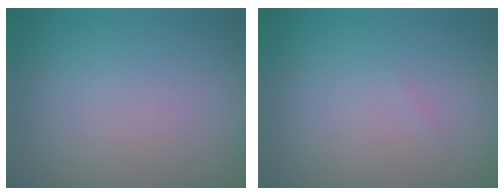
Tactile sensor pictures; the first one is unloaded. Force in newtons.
{"total": 0.0}